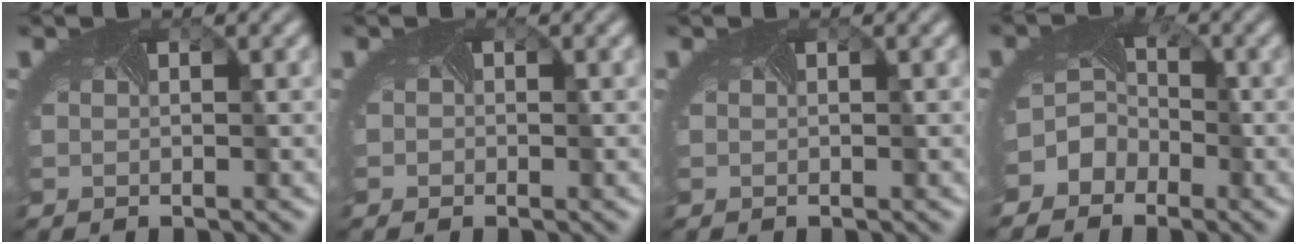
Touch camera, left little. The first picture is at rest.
{"total": 0.8, "force": [-0.1, 0.7, 0.3], "torque": [0.003, -0.001, -0.006]}
{"total": 0.0}
{"total": 6.0, "force": [-3.2, 4.9, 1.4], "torque": [-0.009, -0.003, -0.063]}